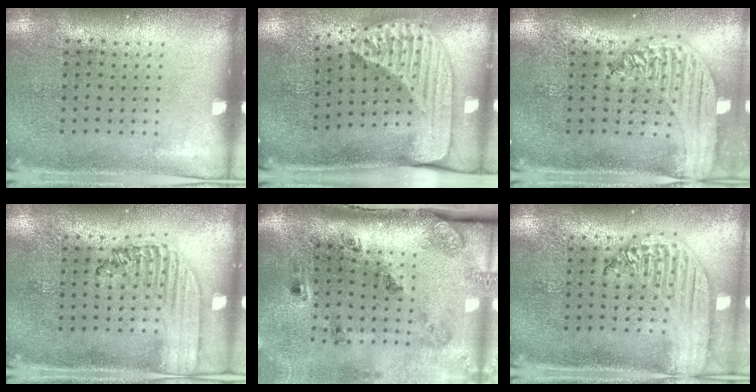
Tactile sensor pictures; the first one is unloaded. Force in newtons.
{"total": 2.4, "press": 1.7, "slide": 1.7}
{"total": 2.2, "press": 2.0, "slide": 0.9}
{"total": 1.6, "press": 1.4, "slide": 0.7}
{"total": 2.5, "press": 1.7, "slide": 1.8}
{"total": 2.5, "press": 2.1, "slide": 1.4}